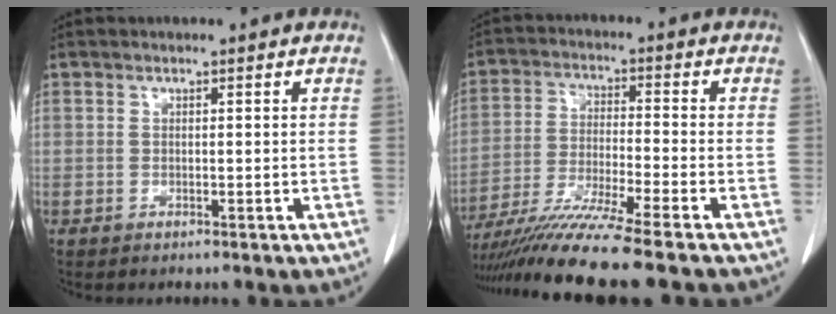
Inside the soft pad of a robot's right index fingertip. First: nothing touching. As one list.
[{"total": 12.9, "force": [-10.6, -1.9, 7.1], "torque": [-0.120, -0.036, -0.182]}]